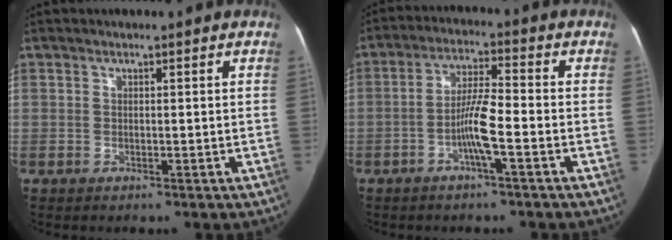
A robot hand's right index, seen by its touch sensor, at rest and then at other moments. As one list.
[{"total": 6.5, "force": [-2.5, 0.3, 6.0], "torque": [-0.121, 0.011, -0.046]}]